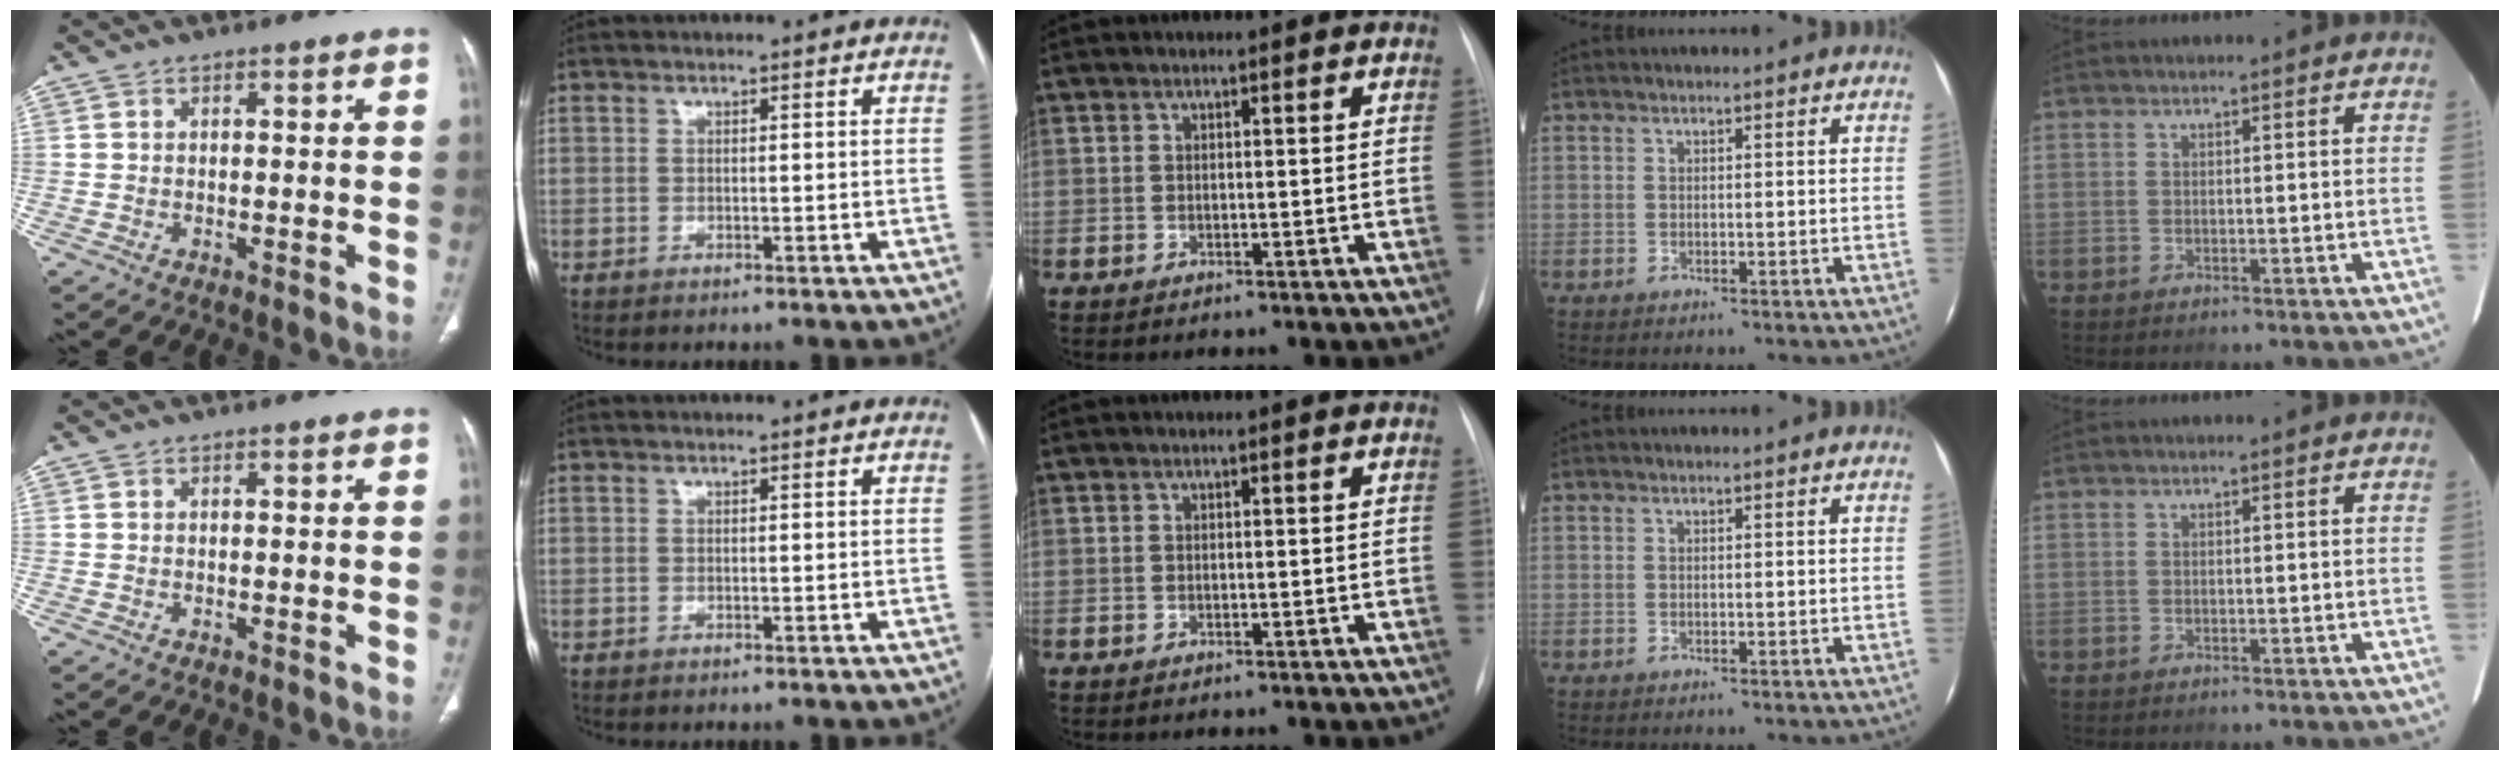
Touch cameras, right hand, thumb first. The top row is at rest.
{}